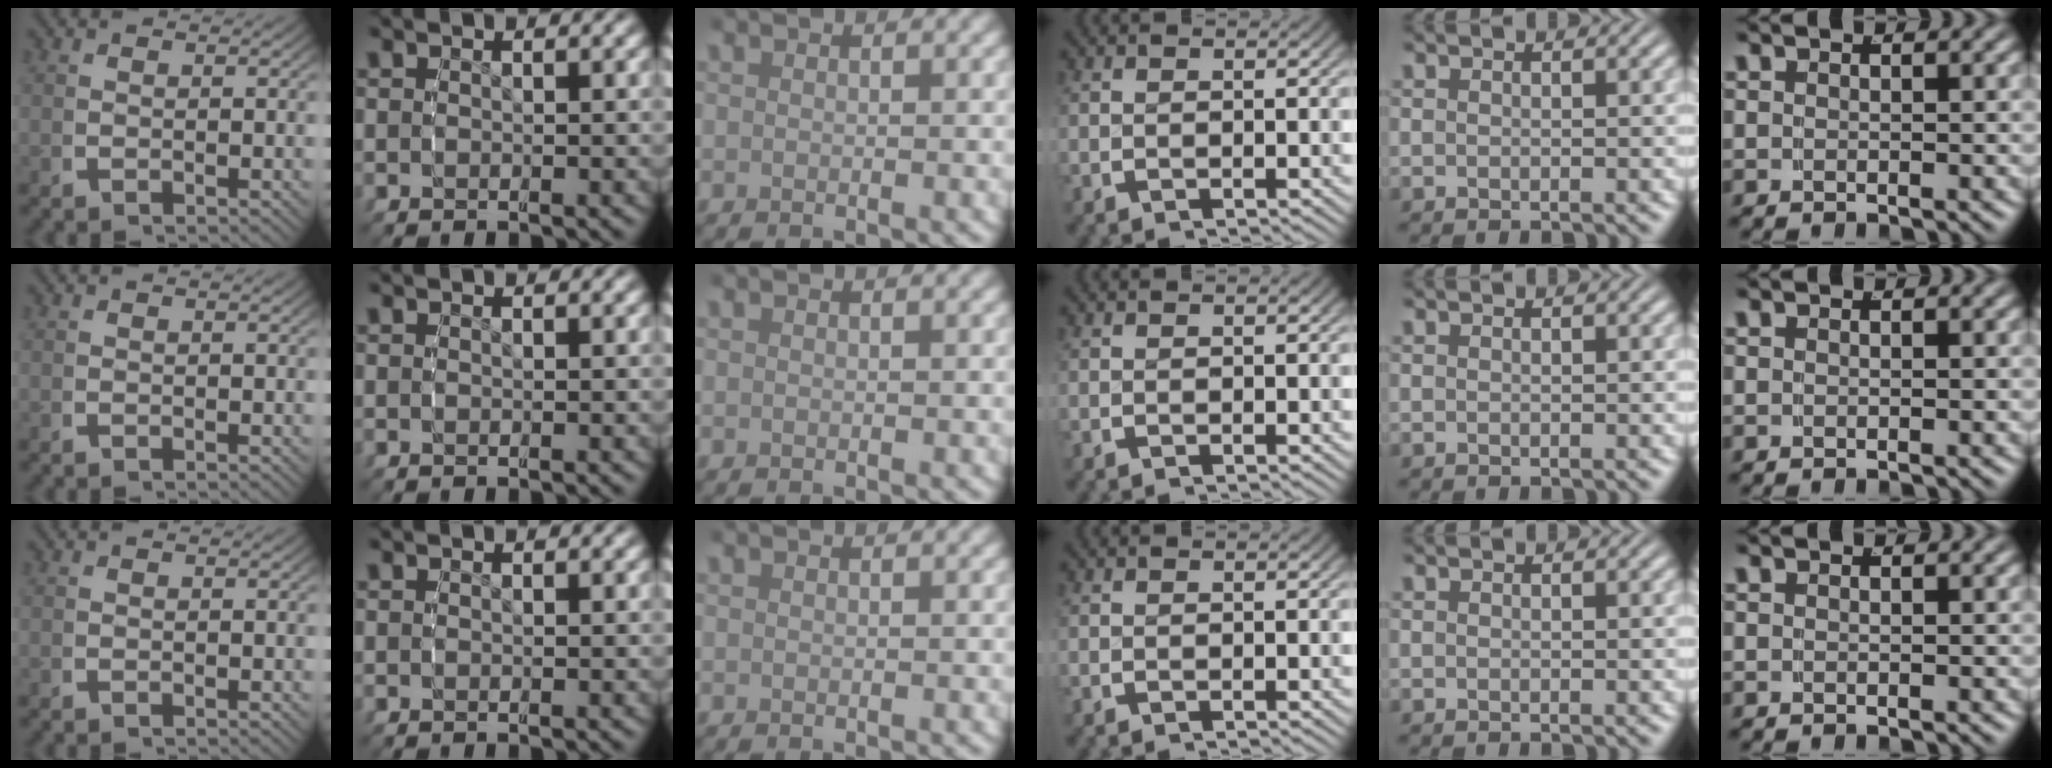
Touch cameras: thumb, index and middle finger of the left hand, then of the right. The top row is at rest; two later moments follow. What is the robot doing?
{"motion": "reach", "object": "coat"}